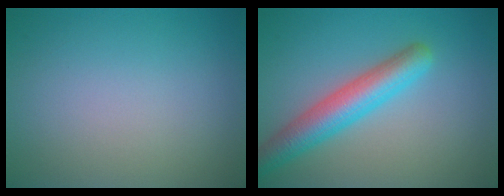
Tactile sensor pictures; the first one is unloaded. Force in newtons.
{"total": 5.2, "press": 5.2, "slide": 0.1}